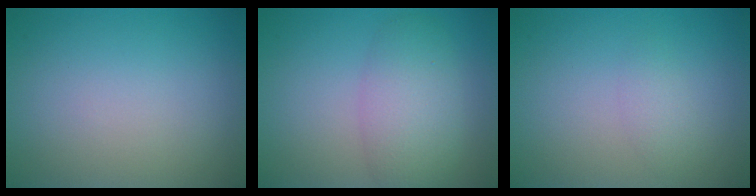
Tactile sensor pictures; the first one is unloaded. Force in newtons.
{"total": 4.5, "press": 4.5, "slide": 0.1}
{"total": 1.2, "press": 1.2, "slide": 0.1}